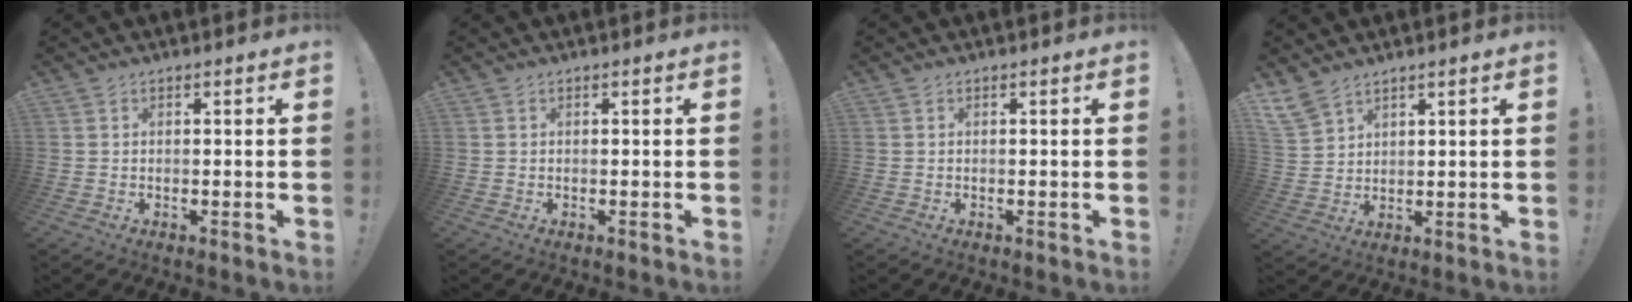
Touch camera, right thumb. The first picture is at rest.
{"total": 0.0}
{"total": 0.0}
{"total": 6.4, "force": [5.1, 2.9, 2.4], "torque": [-0.052, -0.025, 0.102]}